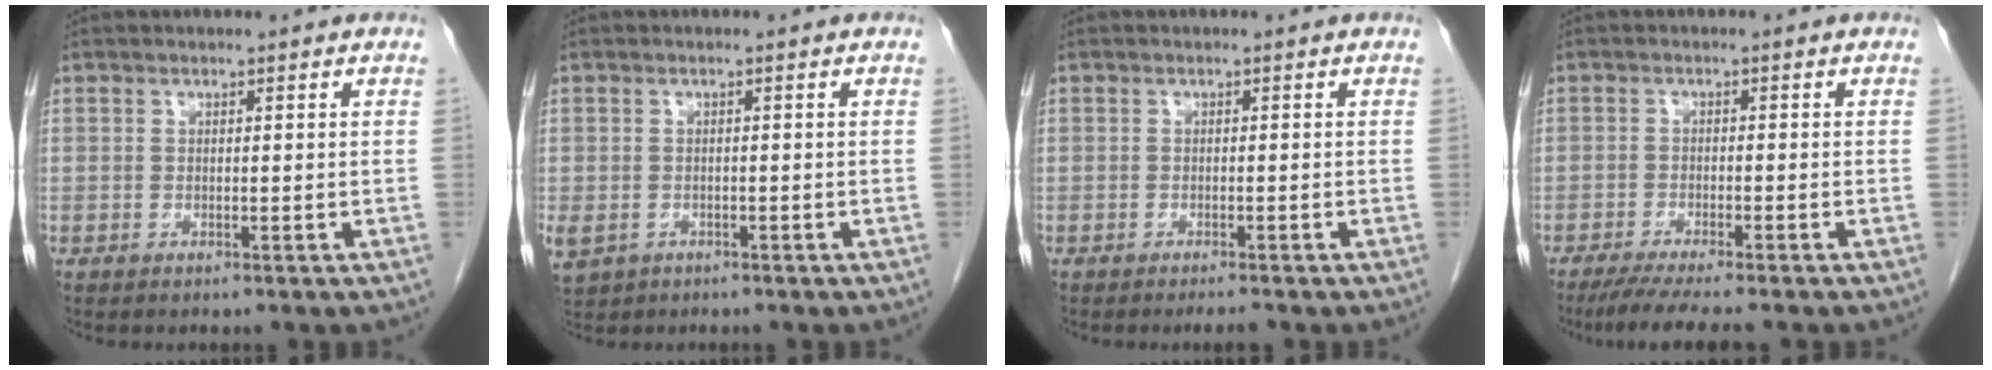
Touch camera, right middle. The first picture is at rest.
{"total": 5.4, "force": [-2.5, 4.4, 2.1], "torque": [-0.056, -0.005, -0.033]}
{"total": 1.3, "force": [-1.1, -0.1, 0.7], "torque": [-0.015, -0.005, -0.014]}
{"total": 7.5, "force": [-6.2, -0.2, 4.1], "torque": [-0.059, -0.022, -0.098]}